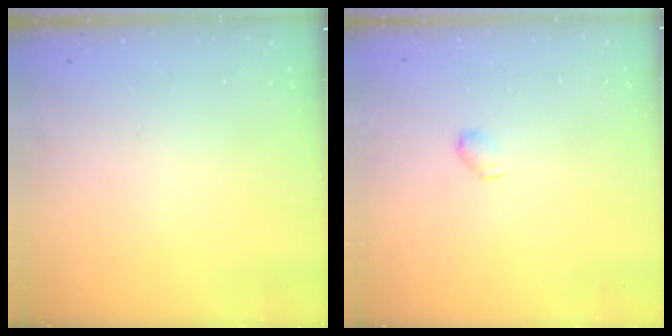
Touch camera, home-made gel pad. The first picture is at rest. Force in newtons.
{"total": 2.9, "press": 2.9, "slide": 0.5}